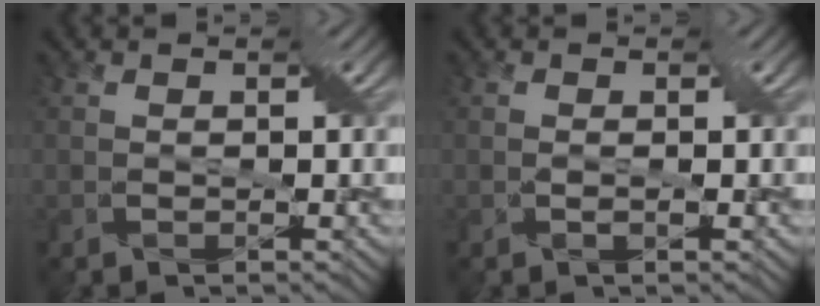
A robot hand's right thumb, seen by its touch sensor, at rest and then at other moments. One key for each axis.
{"total": 1.0, "fx": -0.3, "fy": 0.3, "fz": 1.0, "tx": -0.016, "ty": 0.000, "tz": -0.005}